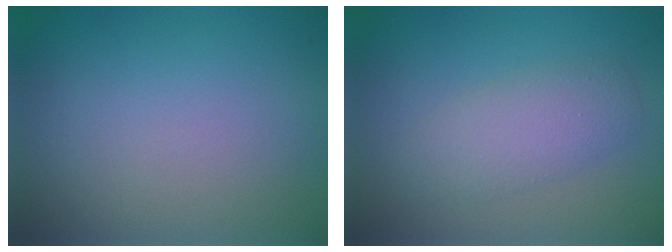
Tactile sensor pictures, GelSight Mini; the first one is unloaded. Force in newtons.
{"total": 3.4, "press": 3.4, "slide": 0.1}